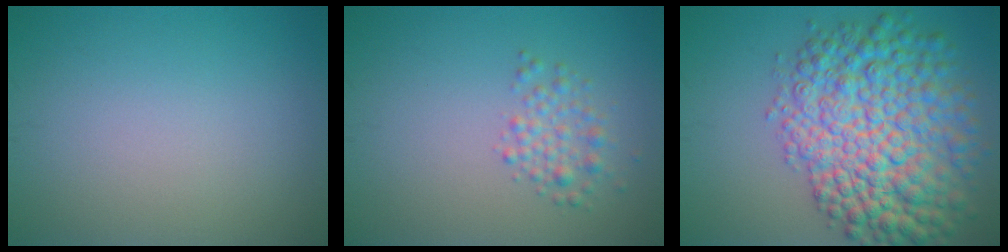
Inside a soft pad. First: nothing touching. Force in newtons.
{"total": 2.2, "press": 2.2, "slide": 0.1}
{"total": 11.3, "press": 11.3, "slide": 0.3}